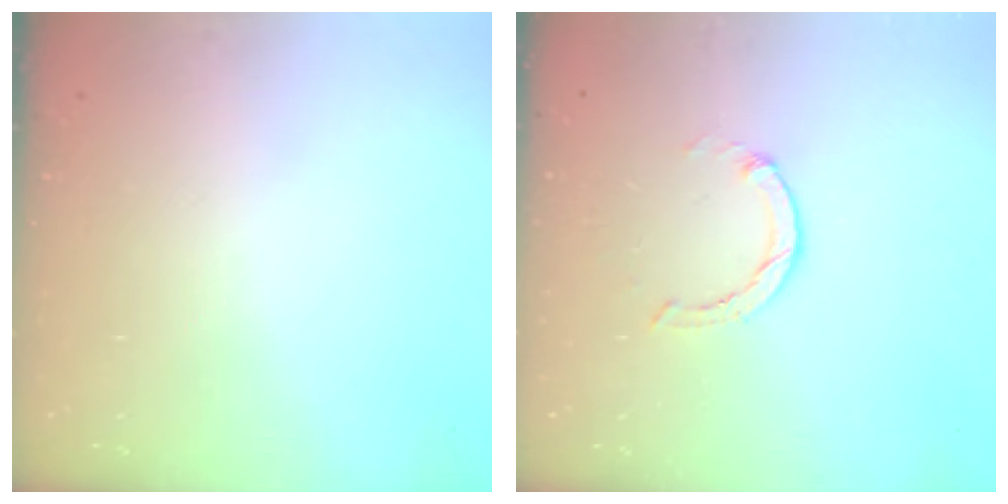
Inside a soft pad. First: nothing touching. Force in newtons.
{"total": 1.0, "press": 0.9, "slide": 0.3}